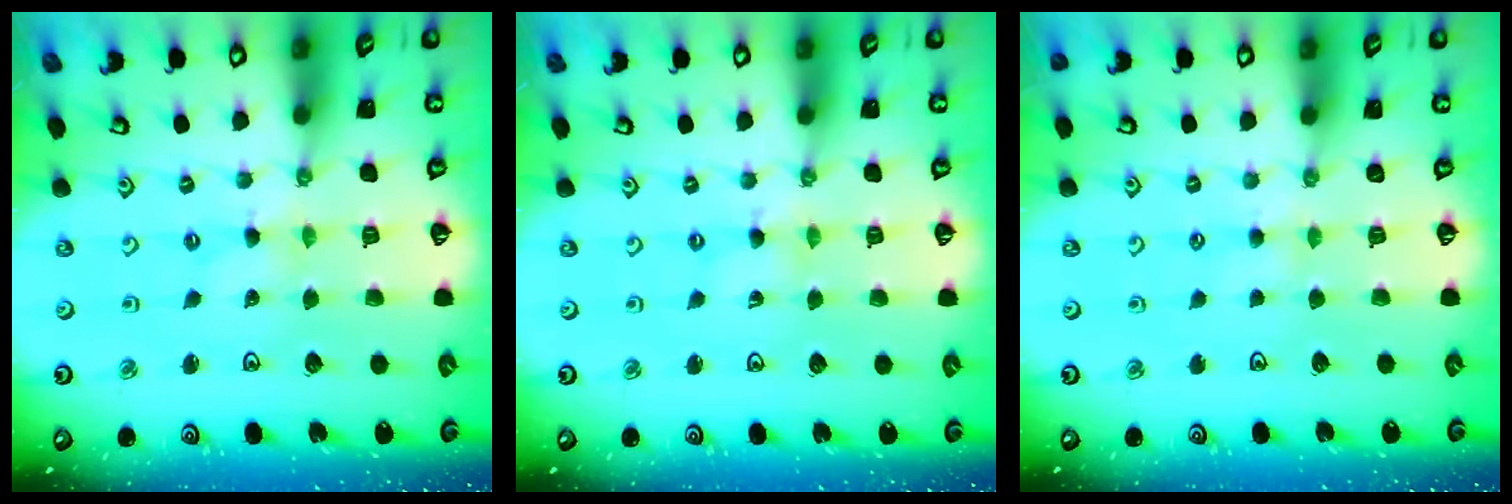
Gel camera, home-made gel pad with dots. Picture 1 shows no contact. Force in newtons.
{"total": 0.5, "press": 0.5, "slide": 0.2}
{"total": 2.7, "press": 2.7, "slide": 0.4}